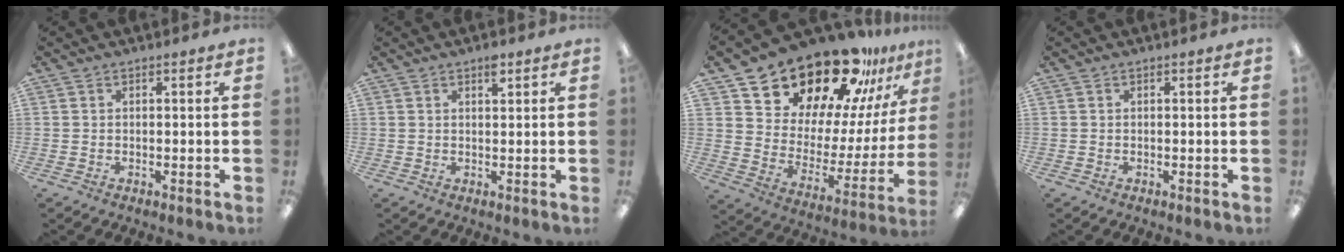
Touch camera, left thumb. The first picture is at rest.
{"total": 2.7, "force": [1.8, 1.0, 1.7], "torque": [-0.022, -0.005, 0.028]}
{"total": 22.9, "force": [19.5, 9.0, 8.0], "torque": [-0.129, -0.153, 0.344]}
{"total": 0.0}